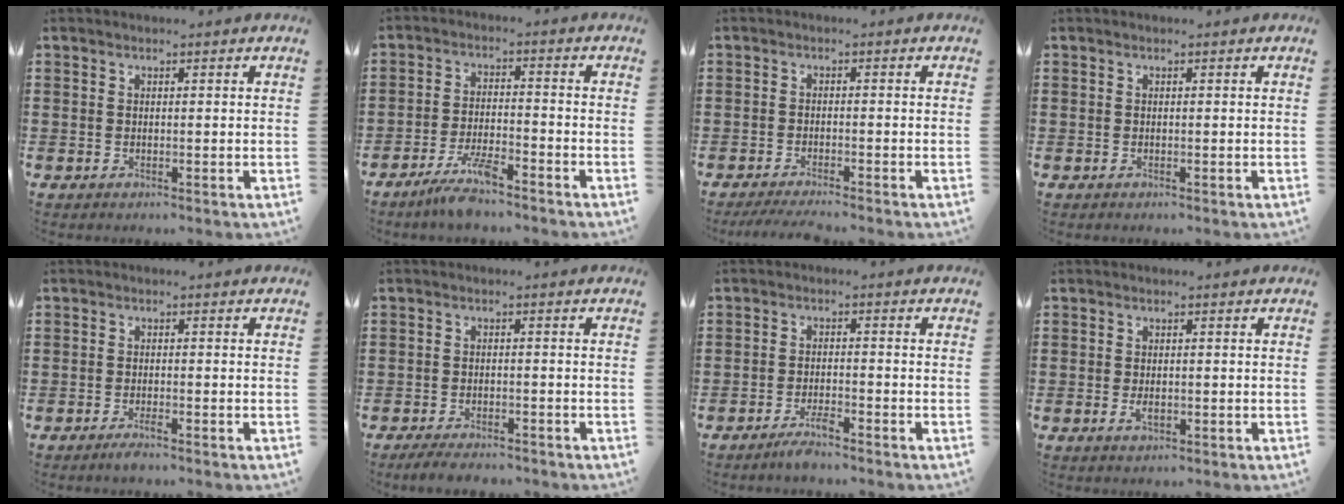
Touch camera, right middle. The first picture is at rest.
{"total": 6.0, "force": [-4.6, 0.9, 3.7], "torque": [-0.078, -0.006, -0.088]}
{"total": 2.6, "force": [-2.5, -0.1, 0.9], "torque": [-0.023, -0.005, -0.049]}
{"total": 0.0}
{"total": 1.5, "force": [-1.1, 0.1, 1.0], "torque": [-0.026, -0.007, -0.022]}
{"total": 2.8, "force": [-2.7, 0.4, 0.7], "torque": [-0.013, 0.001, -0.054]}
{"total": 3.1, "force": [-2.5, 0.2, 1.8], "torque": [-0.038, 0.003, -0.048]}
{"total": 1.8, "force": [-0.5, 0.9, 1.5], "torque": [-0.036, -0.005, -0.009]}